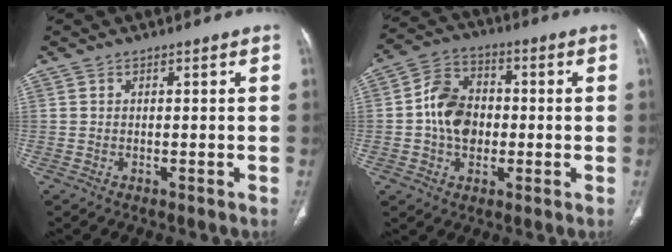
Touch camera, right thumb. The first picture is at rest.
{"total": 10.8, "force": [-0.6, 8.2, 6.9], "torque": [-0.101, 0.023, -0.017]}